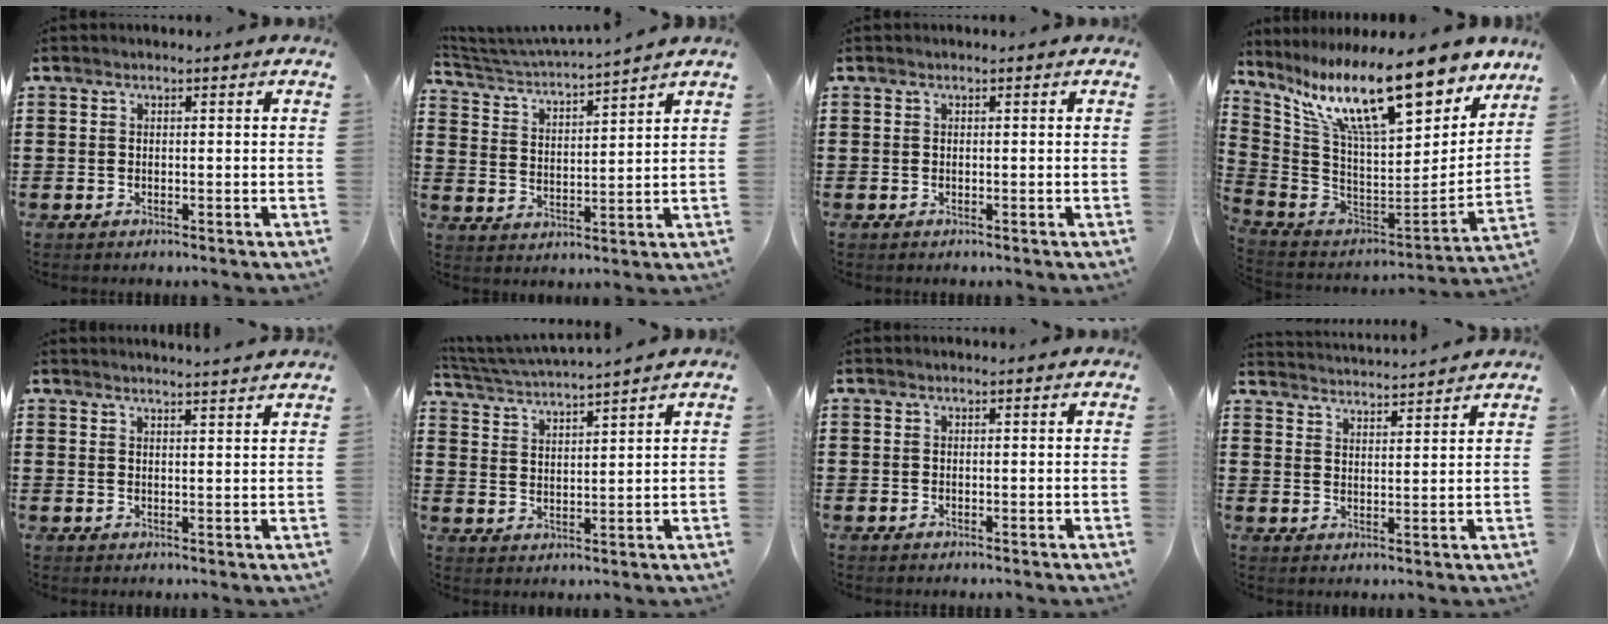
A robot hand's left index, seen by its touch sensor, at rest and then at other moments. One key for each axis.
{"total": 3.6, "fx": 3.5, "fy": -0.5, "fz": 0.7, "tx": -0.035, "ty": -0.031, "tz": 0.053}
{"total": 0.0}
{"total": 18.0, "fx": 11.9, "fy": 4.6, "fz": 12.7, "tx": -0.246, "ty": -0.079, "tz": 0.201}
{"total": 2.4, "fx": 2.3, "fy": -0.5, "fz": 0.1, "tx": -0.008, "ty": -0.008, "tz": 0.045}
{"total": 3.7, "fx": 3.6, "fy": -0.7, "fz": 0.7, "tx": -0.029, "ty": -0.020, "tz": 0.061}
{"total": 0.0}
{"total": 3.1, "fx": 3.1, "fy": -0.6, "fz": -0.3, "tx": -0.007, "ty": -0.020, "tz": 0.053}